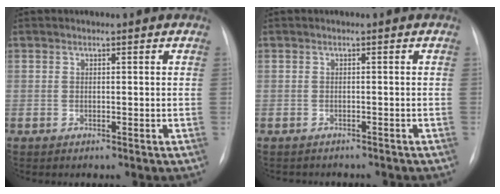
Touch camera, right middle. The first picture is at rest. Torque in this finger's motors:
{"motor_torque": [-0.04, -0.01, -0.02, 0.00]}